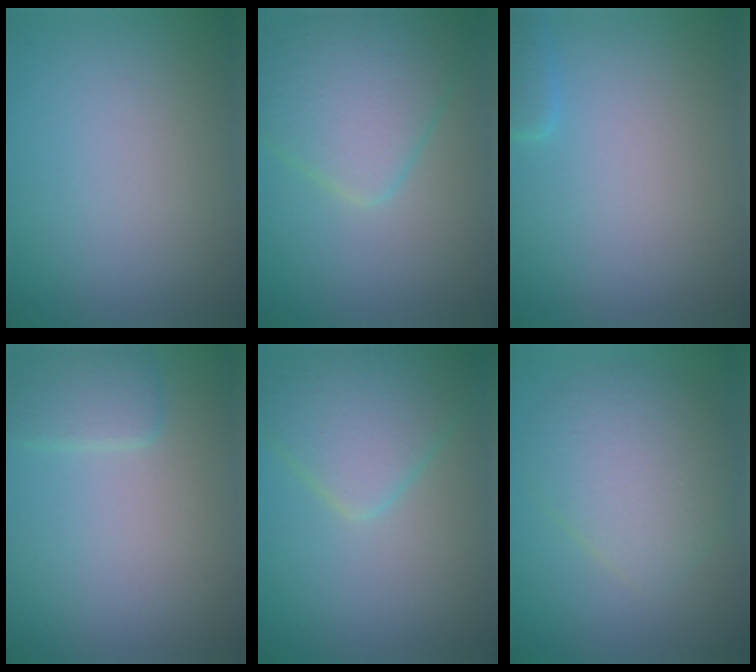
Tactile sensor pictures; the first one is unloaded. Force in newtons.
{"total": 5.7, "press": 5.7, "slide": 0.2}
{"total": 1.2, "press": 1.2, "slide": 0.1}
{"total": 1.9, "press": 1.9, "slide": 0.1}
{"total": 4.7, "press": 4.7, "slide": 0.2}
{"total": 5.0, "press": 5.0, "slide": 0.1}